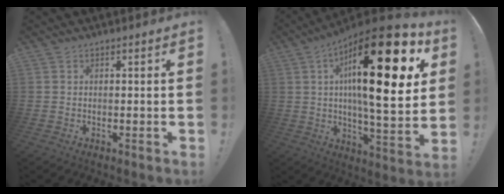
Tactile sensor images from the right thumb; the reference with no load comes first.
{"total": 28.8, "force": [9.3, 7.8, 26.1], "torque": [-0.402, -0.057, 0.143]}